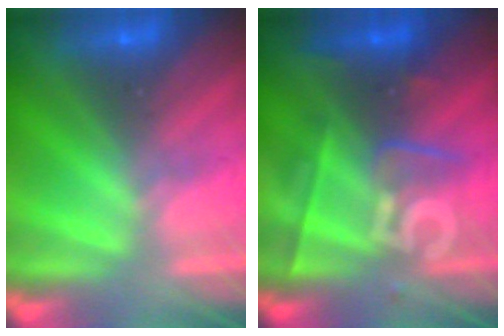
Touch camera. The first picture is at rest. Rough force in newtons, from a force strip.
{"total": 2.5}